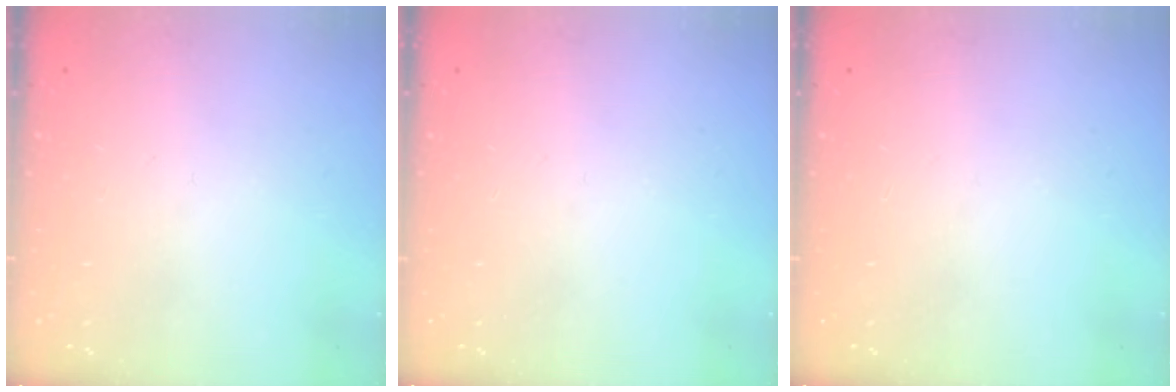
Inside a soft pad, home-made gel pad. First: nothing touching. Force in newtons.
{"total": 0.0}
{"total": 0.0}